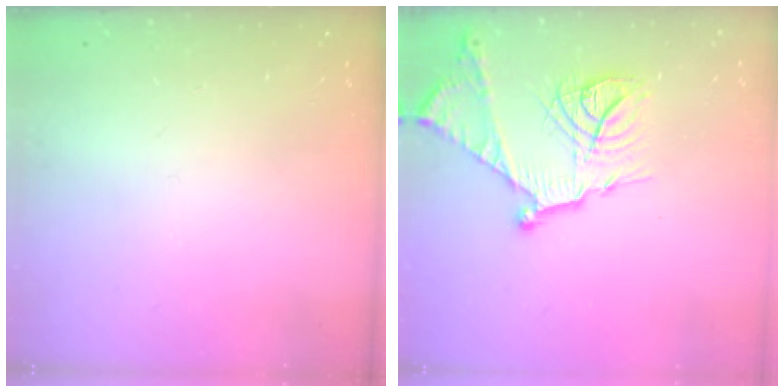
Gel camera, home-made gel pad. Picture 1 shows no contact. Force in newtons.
{"total": 19.7, "press": 19.6, "slide": 1.7}